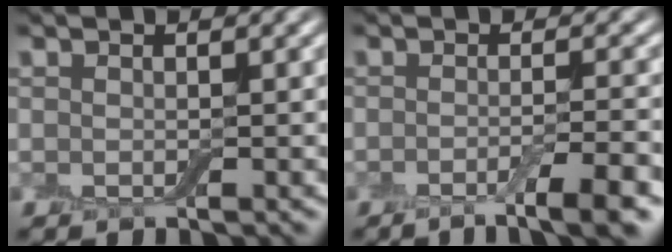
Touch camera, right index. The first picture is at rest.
{"total": 5.2, "force": [-2.8, 1.1, 4.2], "torque": [-0.053, -0.002, -0.046]}